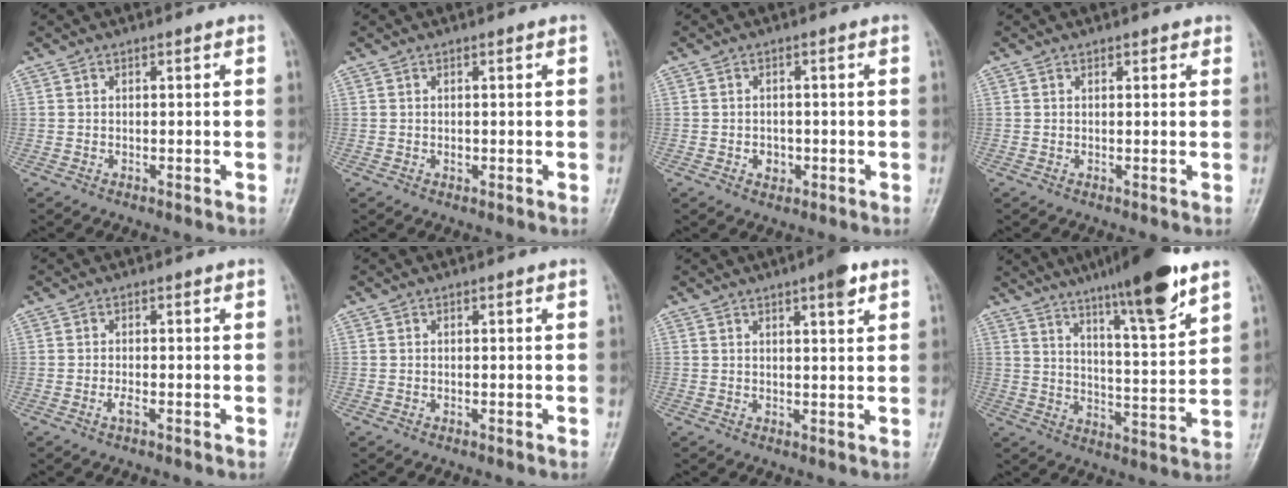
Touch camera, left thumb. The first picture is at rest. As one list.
[{"total": 0.8, "force": [0.2, 0.5, 0.6], "torque": [-0.007, 0.000, 0.005]}, {"total": 2.3, "force": [-0.6, 1.9, 1.1], "torque": [-0.006, 0.003, -0.006]}, {"total": 1.3, "force": [0.9, 0.7, 0.5], "torque": [0.001, -0.004, 0.007]}, {"total": 1.3, "force": [-0.4, 0.3, 1.2], "torque": [-0.021, -0.001, -0.009]}, {"total": 0.0}, {"total": 4.6, "force": [2.8, 0.9, 3.5], "torque": [-0.045, -0.011, 0.036]}, {"total": 16.8, "force": [11.4, 1.9, 12.3], "torque": [-0.178, -0.058, 0.179]}]